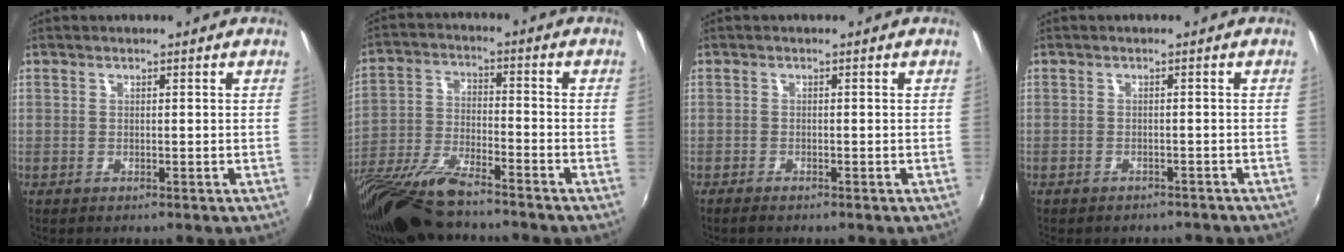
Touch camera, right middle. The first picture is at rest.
{"total": 16.0, "force": [-13.2, 2.9, 8.7], "torque": [-0.182, -0.039, -0.245]}
{"total": 1.4, "force": [-1.2, 0.2, 0.6], "torque": [-0.017, -0.004, -0.024]}
{"total": 4.5, "force": [-4.0, 1.6, 1.4], "torque": [-0.032, -0.013, -0.048]}